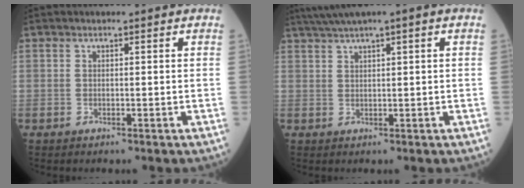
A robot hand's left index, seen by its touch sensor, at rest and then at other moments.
{"total": 5.3, "force": [3.6, -0.4, 3.9], "torque": [-0.079, 0.027, 0.067]}